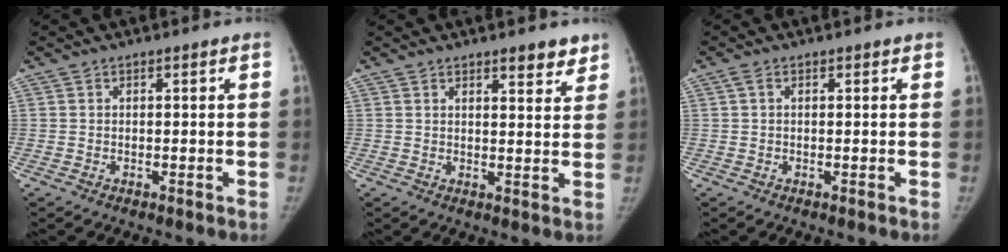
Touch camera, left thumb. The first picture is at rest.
{"total": 4.1, "force": [3.1, 1.3, 2.3], "torque": [-0.014, -0.022, 0.041]}
{"total": 1.0, "force": [0.2, 0.5, 0.8], "torque": [-0.019, 0.006, 0.000]}